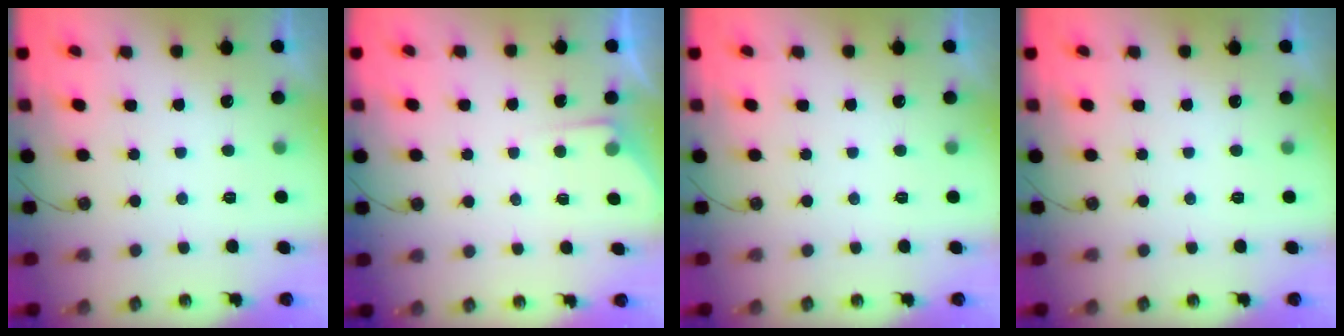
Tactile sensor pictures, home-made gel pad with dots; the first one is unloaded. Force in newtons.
{"total": 3.9, "press": 3.8, "slide": 0.6}
{"total": 0.0}
{"total": 0.0}